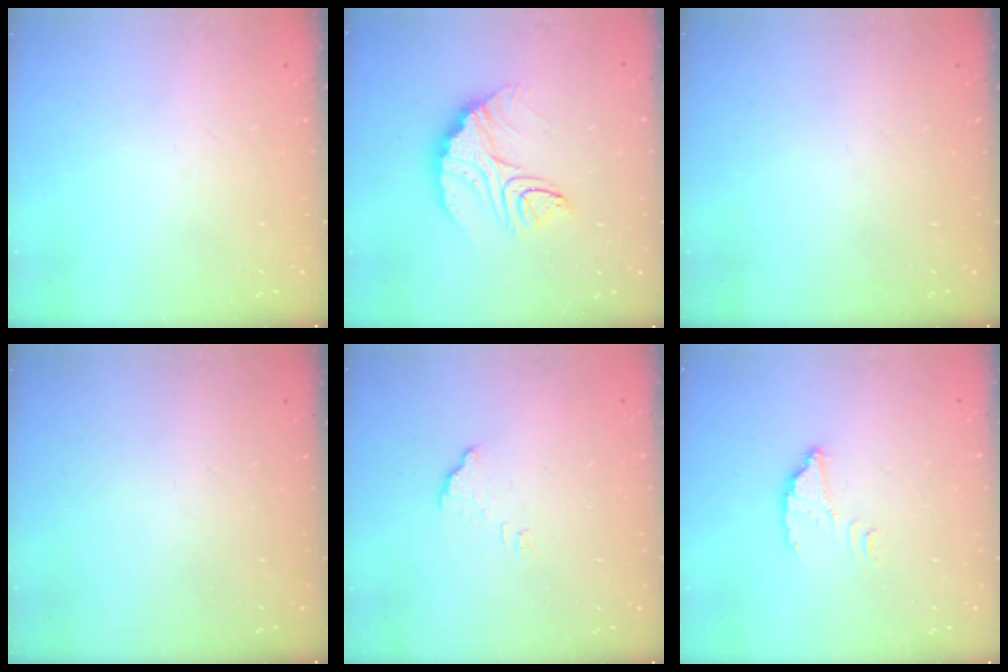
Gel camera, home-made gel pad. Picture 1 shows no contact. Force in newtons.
{"total": 11.7, "press": 11.7, "slide": 0.8}
{"total": 0.0}
{"total": 0.0}
{"total": 2.3, "press": 2.3, "slide": 0.1}
{"total": 2.6, "press": 2.6, "slide": 0.2}